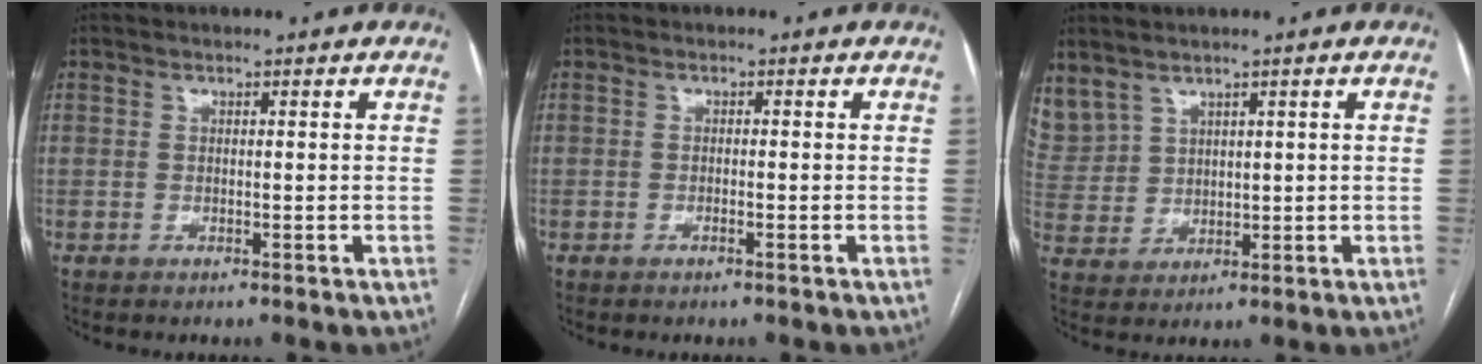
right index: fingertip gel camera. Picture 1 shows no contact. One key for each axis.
{"total": 0.8, "fx": -0.5, "fy": 0.0, "fz": 0.7, "tx": -0.014, "ty": 0.001, "tz": -0.008}
{"total": 9.2, "fx": 5.9, "fy": 6.4, "fz": 2.9, "tx": -0.096, "ty": 0.024, "tz": 0.148}